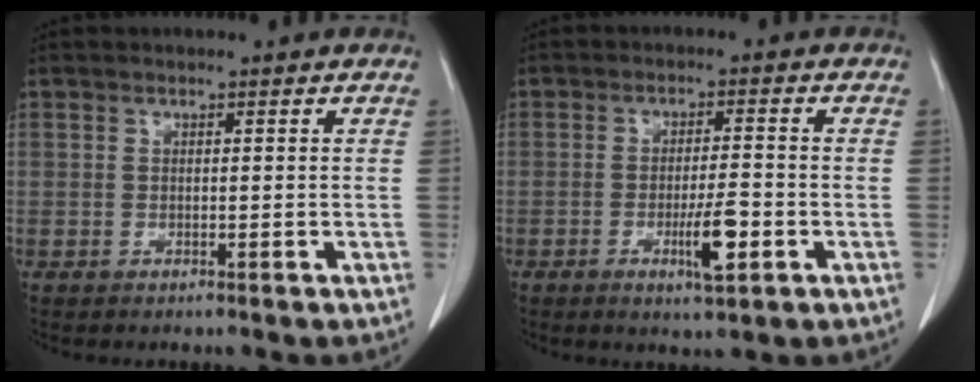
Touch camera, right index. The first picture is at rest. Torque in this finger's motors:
{"motor_torque": [1.03, -0.11, 0.48, 0.08]}